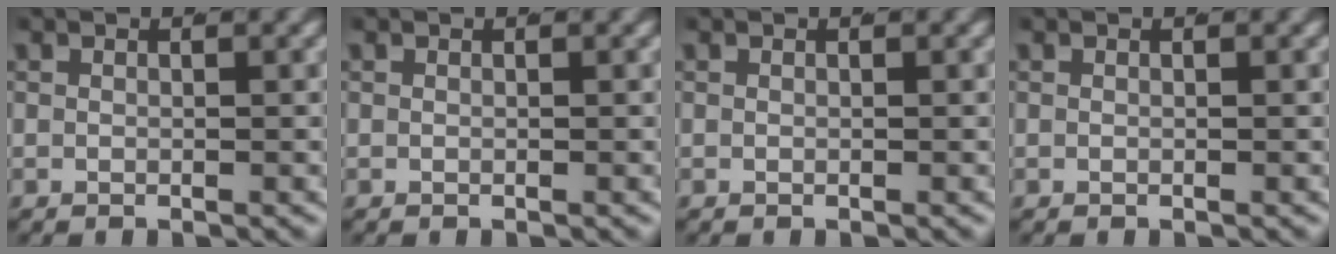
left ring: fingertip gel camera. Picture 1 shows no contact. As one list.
[{"total": 0.0}, {"total": 0.0}, {"total": 0.0}]